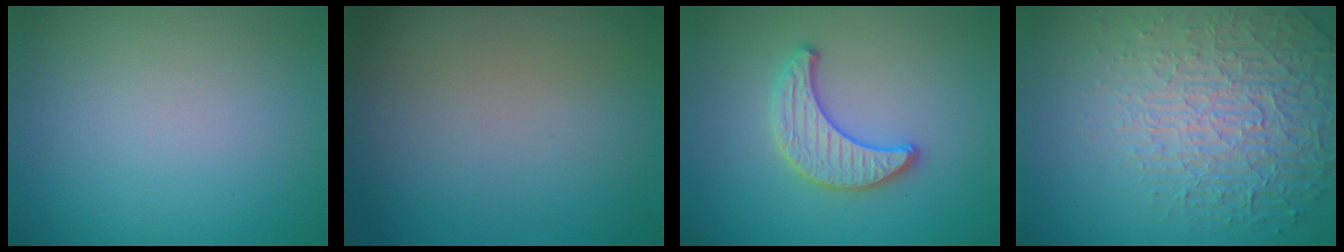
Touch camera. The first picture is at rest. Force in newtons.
{"total": 0.0}
{"total": 3.1, "press": 3.1, "slide": 0.2}
{"total": 7.2, "press": 5.2, "slide": 4.9}